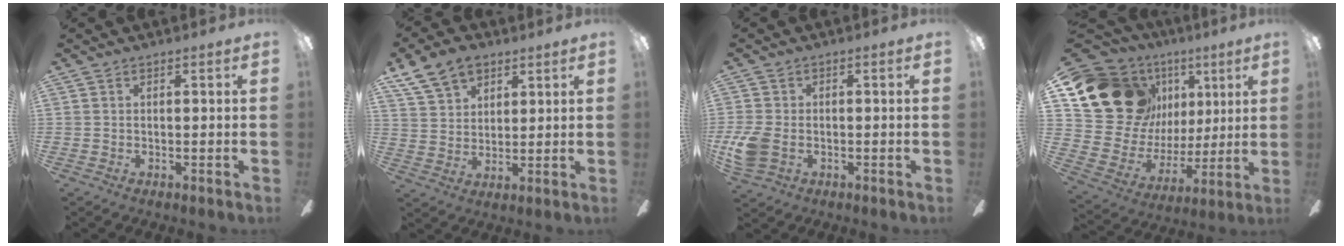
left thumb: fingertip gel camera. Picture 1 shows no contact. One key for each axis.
{"total": 10.4, "fx": 7.0, "fy": 6.4, "fz": 4.2, "tx": -0.083, "ty": -0.023, "tz": 0.136}
{"total": 6.9, "fx": -1.7, "fy": 4.6, "fz": 4.8, "tx": -0.114, "ty": 0.001, "tz": -0.031}
{"total": 19.5, "fx": 9.2, "fy": 15.1, "fz": 8.3, "tx": -0.158, "ty": -0.039, "tz": 0.194}